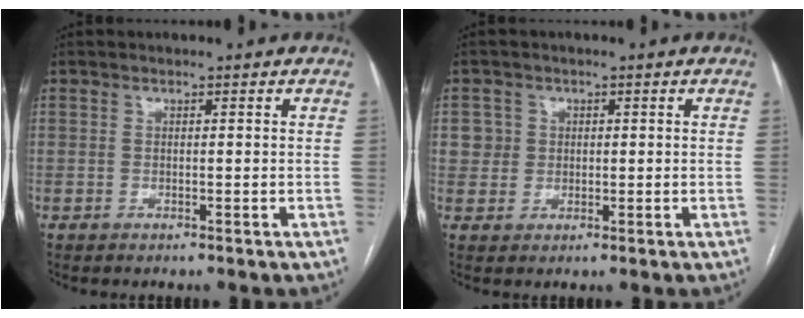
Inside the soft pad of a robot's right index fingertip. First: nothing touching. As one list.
[{"total": 2.9, "force": [0.7, 2.8, -0.1], "torque": [0.016, 0.007, 0.010]}]